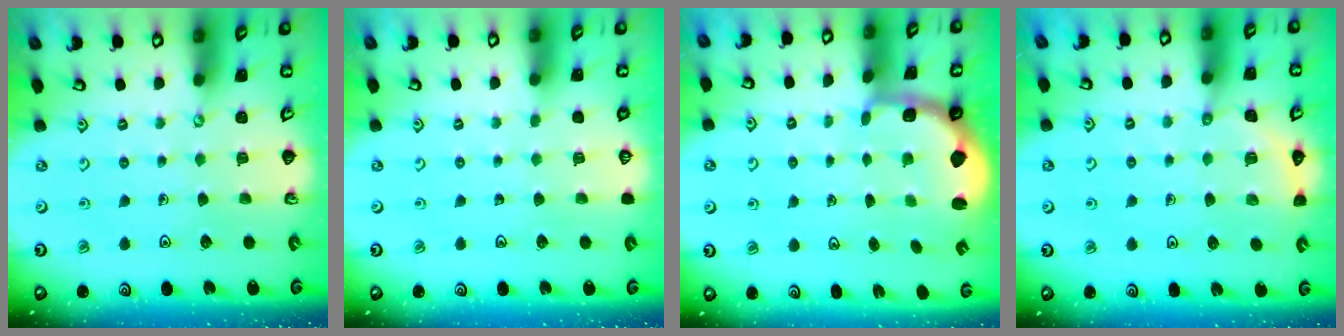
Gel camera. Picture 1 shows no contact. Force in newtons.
{"total": 0.0}
{"total": 2.5, "press": 1.3, "slide": 2.1}
{"total": 5.3, "press": 4.9, "slide": 1.9}